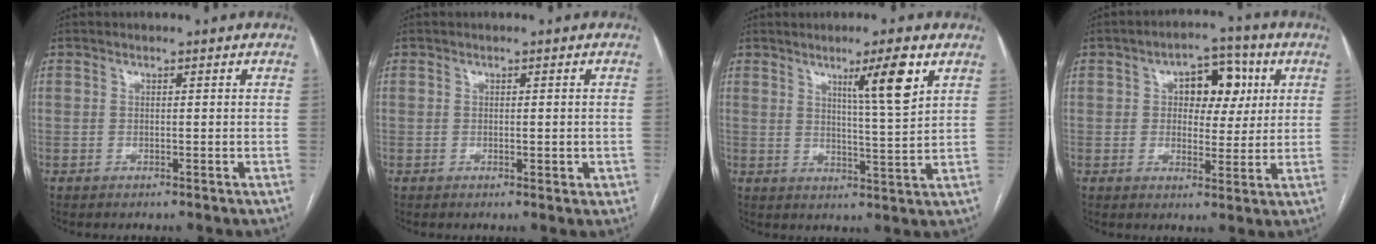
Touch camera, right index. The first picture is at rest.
{"total": 1.6, "force": [-0.2, 0.7, 1.4], "torque": [-0.018, -0.001, 0.002]}
{"total": 7.5, "force": [3.9, -0.5, 6.4], "torque": [-0.102, -0.009, 0.064]}
{"total": 7.9, "force": [2.2, 4.7, 5.9], "torque": [-0.075, 0.024, 0.034]}